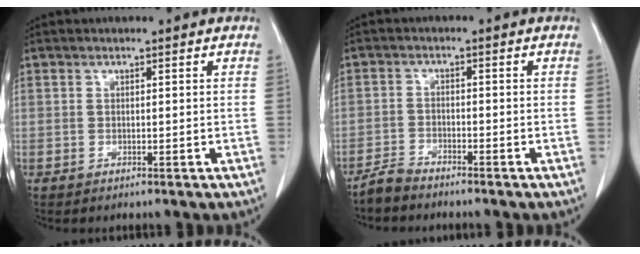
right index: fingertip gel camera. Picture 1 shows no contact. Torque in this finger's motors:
{"motor_torque": [0.18, -0.27, 0.07, 0.02]}